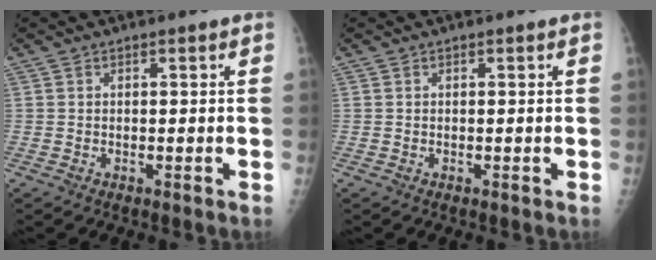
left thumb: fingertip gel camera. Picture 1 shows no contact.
{"total": 0.0}